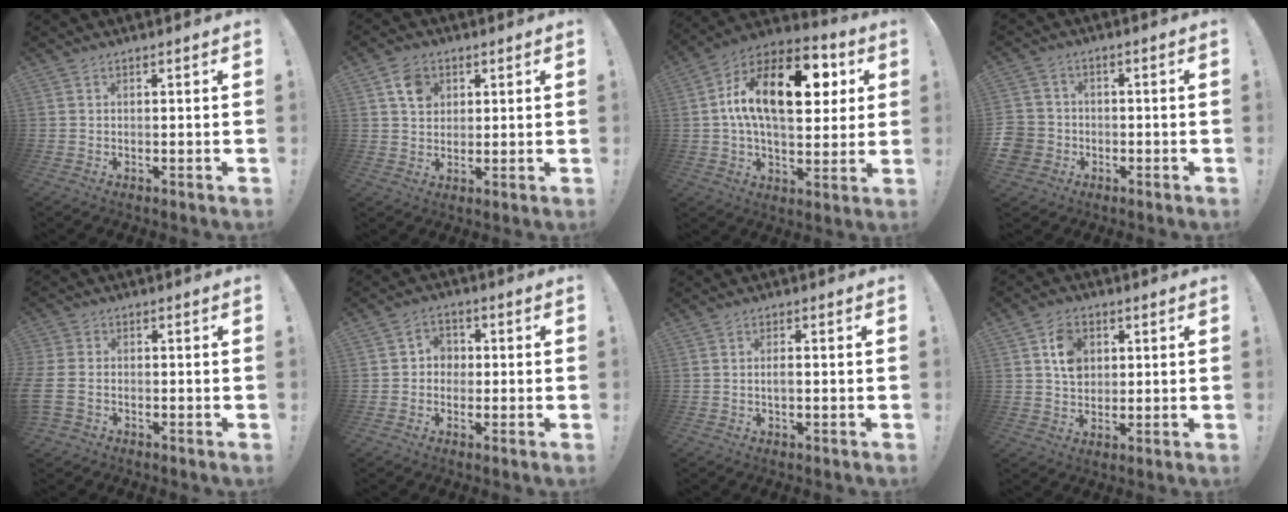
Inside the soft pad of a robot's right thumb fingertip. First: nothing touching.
{"total": 7.1, "force": [3.3, 5.7, 2.7], "torque": [-0.030, -0.010, 0.060]}
{"total": 20.8, "force": [5.2, 10.7, 17.0], "torque": [-0.286, -0.003, 0.084]}
{"total": 7.0, "force": [-2.6, 6.2, 2.1], "torque": [-0.054, 0.021, -0.048]}
{"total": 5.1, "force": [-2.0, 3.5, 3.2], "torque": [-0.076, 0.002, -0.035]}
{"total": 4.5, "force": [-0.8, 4.2, 1.2], "torque": [-0.021, 0.015, -0.015]}
{"total": 1.9, "force": [-0.5, 0.4, 1.8], "torque": [-0.037, 0.005, -0.009]}
{"total": 7.9, "force": [2.3, 6.2, 4.3], "torque": [-0.059, 0.001, 0.044]}